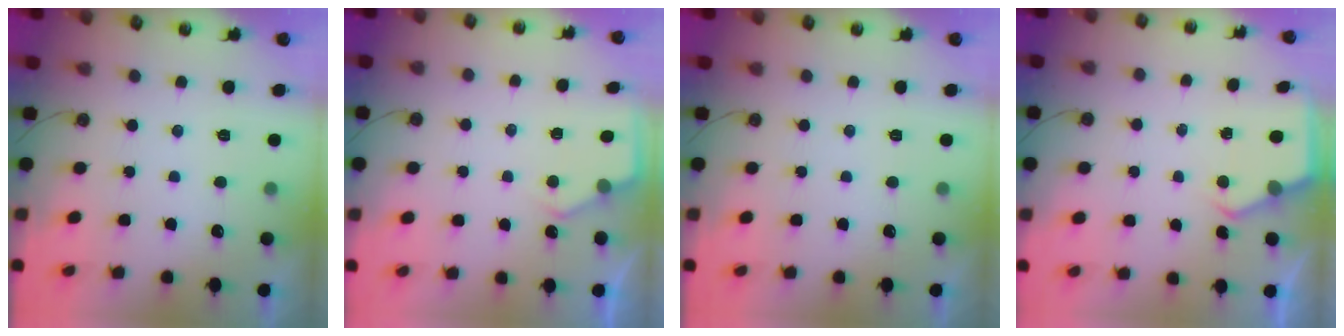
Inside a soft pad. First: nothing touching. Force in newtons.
{"total": 3.6, "press": 3.6, "slide": 0.5}
{"total": 0.0}
{"total": 3.9, "press": 3.9, "slide": 0.4}